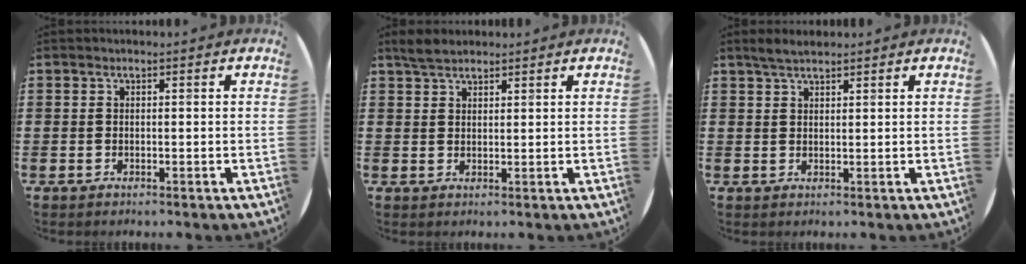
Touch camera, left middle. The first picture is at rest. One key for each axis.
{"total": 2.8, "fx": 2.4, "fy": 1.0, "fz": 0.9, "tx": -0.013, "ty": 0.004, "tz": 0.044}
{"total": 2.3, "fx": 2.1, "fy": 0.5, "fz": 1.0, "tx": -0.021, "ty": 0.007, "tz": 0.037}